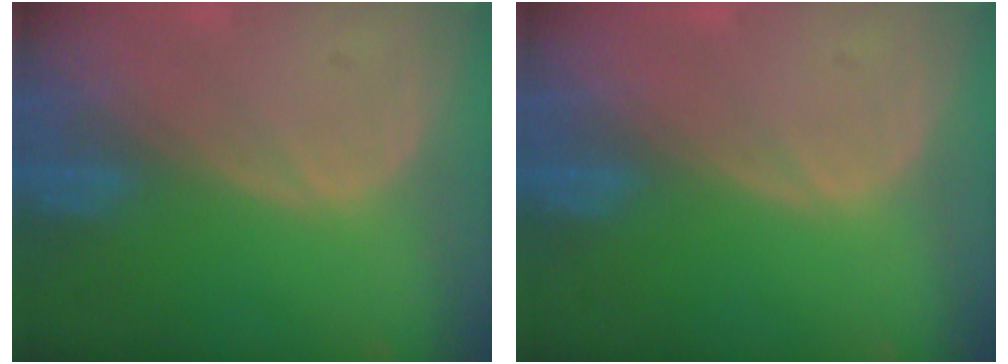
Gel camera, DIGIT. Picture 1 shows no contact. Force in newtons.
{"total": 0.0}